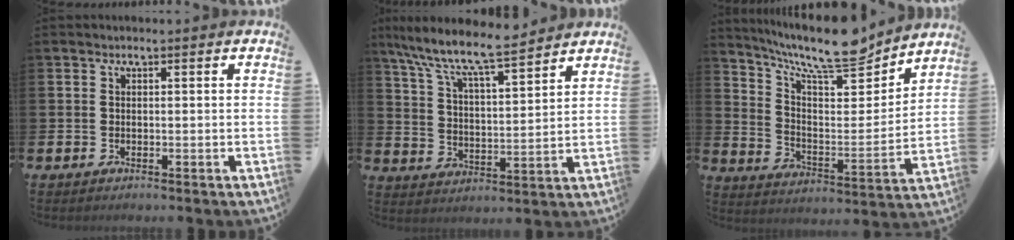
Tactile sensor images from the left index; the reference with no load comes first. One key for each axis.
{"total": 8.9, "fx": 8.2, "fy": 0.9, "fz": 3.4, "tx": -0.097, "ty": -0.059, "tz": 0.139}
{"total": 11.8, "fx": 10.1, "fy": 2.9, "fz": 5.3, "tx": -0.115, "ty": -0.072, "tz": 0.172}